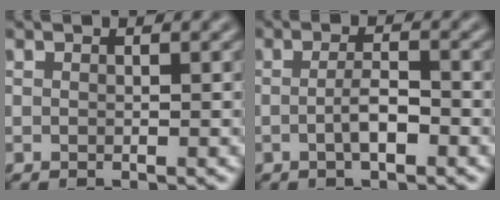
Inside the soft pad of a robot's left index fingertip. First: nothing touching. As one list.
[{"total": 2.4, "force": [-0.7, 0.6, 2.2], "torque": [-0.040, 0.002, -0.016]}]